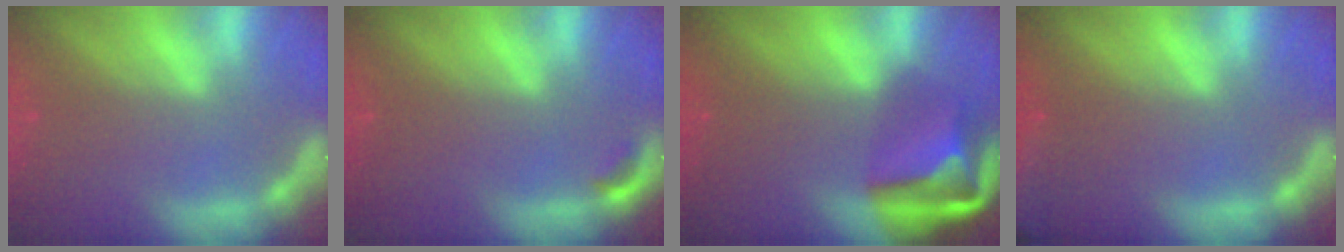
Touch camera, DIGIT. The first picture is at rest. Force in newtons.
{"total": 0.9}
{"total": 8.9}
{"total": 8.0}